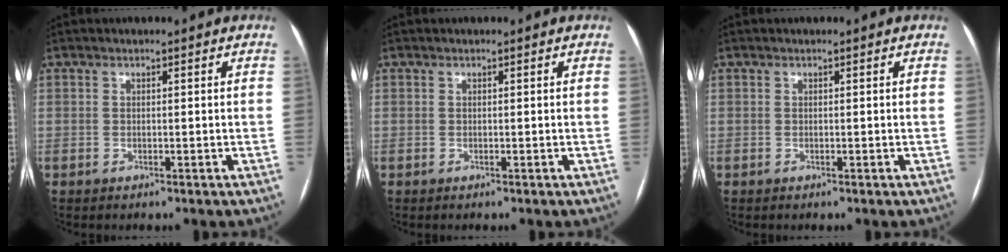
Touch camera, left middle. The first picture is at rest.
{"total": 0.0}
{"total": 0.0}